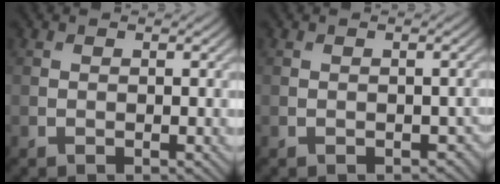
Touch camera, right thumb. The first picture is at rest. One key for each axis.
{"total": 1.4, "fx": -0.5, "fy": 1.0, "fz": 0.8, "tx": -0.015, "ty": -0.013, "tz": -0.003}